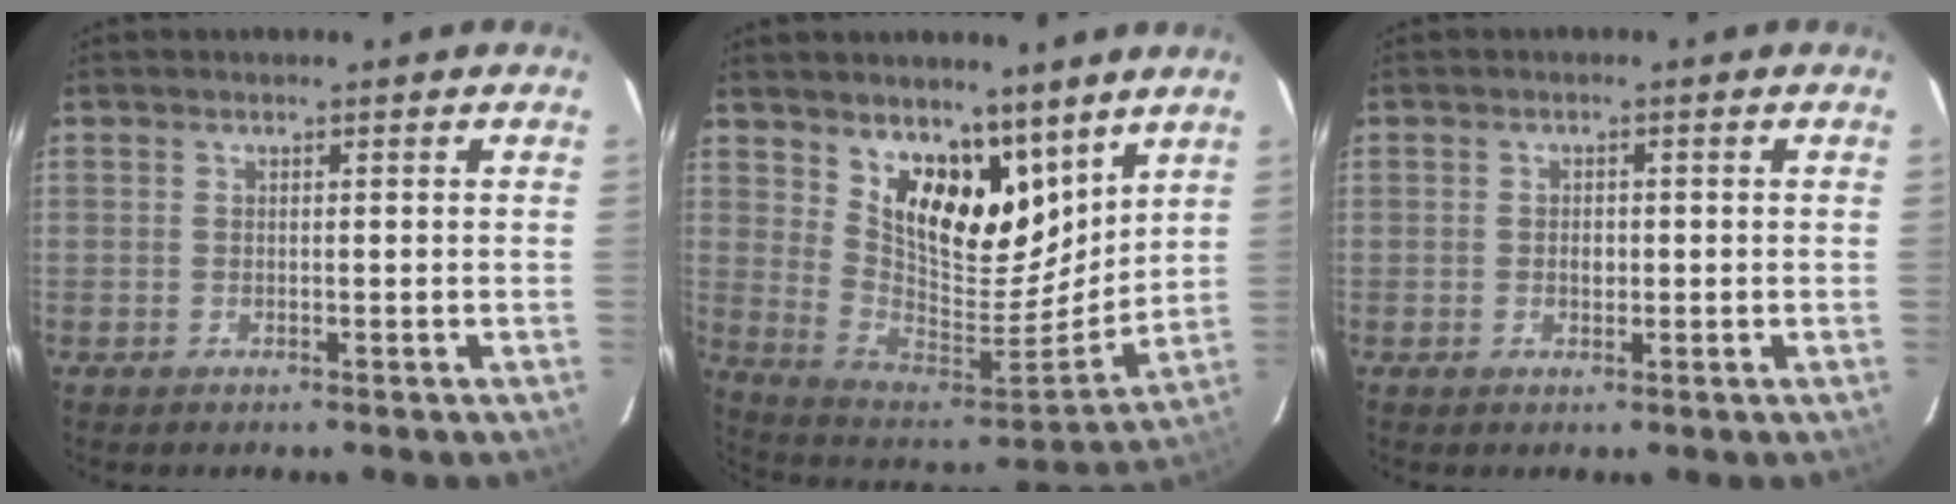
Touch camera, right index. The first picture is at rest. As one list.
[{"total": 17.4, "force": [11.5, 8.6, 9.8], "torque": [-0.173, -0.025, 0.210]}, {"total": 1.5, "force": [-0.2, 1.2, 0.9], "torque": [-0.016, 0.002, -0.003]}]